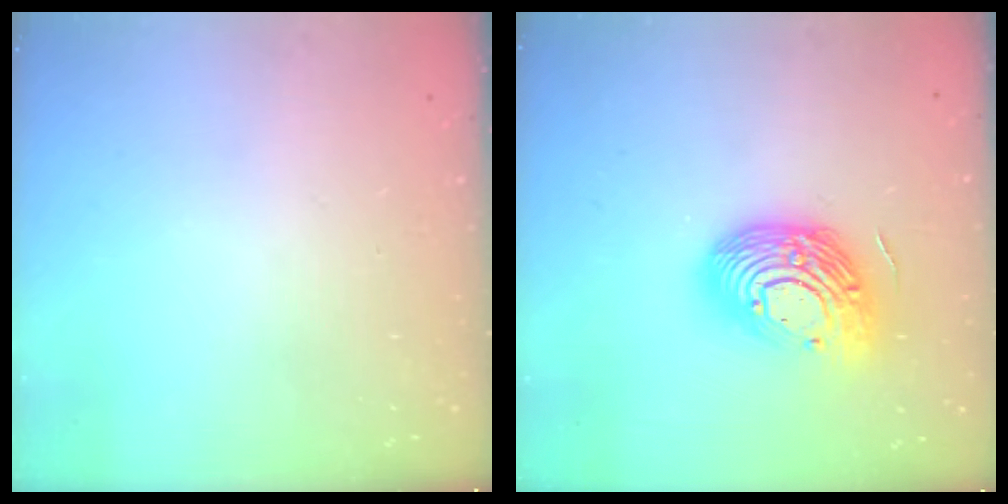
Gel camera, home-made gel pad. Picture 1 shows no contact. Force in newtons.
{"total": 17.9, "press": 17.9, "slide": 1.2}